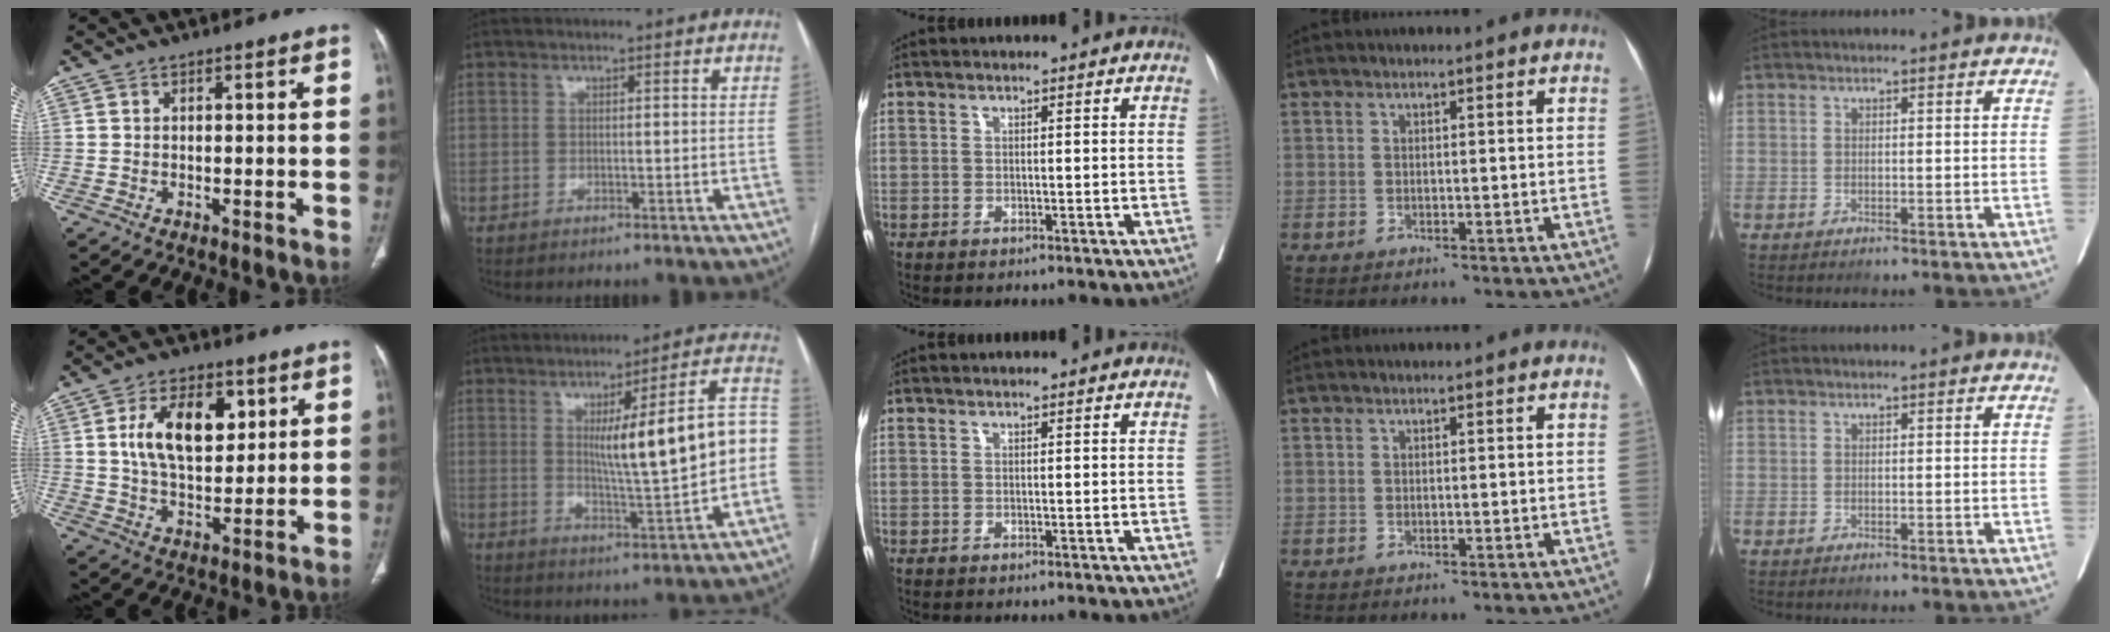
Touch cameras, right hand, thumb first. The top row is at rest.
{"thumb": {"total": 13.7, "force": [4.1, 7.7, 10.6], "torque": [-0.155, -0.012, 0.076]}, "index": {"total": 15.0, "force": [0.8, 1.2, 14.9], "torque": [-0.204, 0.017, 0.017]}}